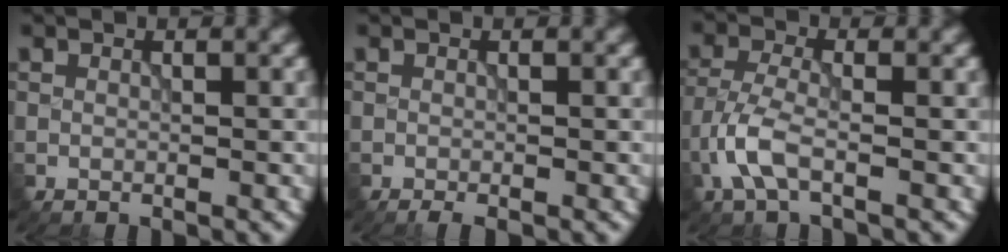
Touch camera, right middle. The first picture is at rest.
{"total": 1.0, "force": [-0.7, 0.1, 0.6], "torque": [-0.009, -0.003, -0.014]}
{"total": 3.8, "force": [-1.8, 1.4, 3.1], "torque": [-0.075, 0.002, -0.046]}